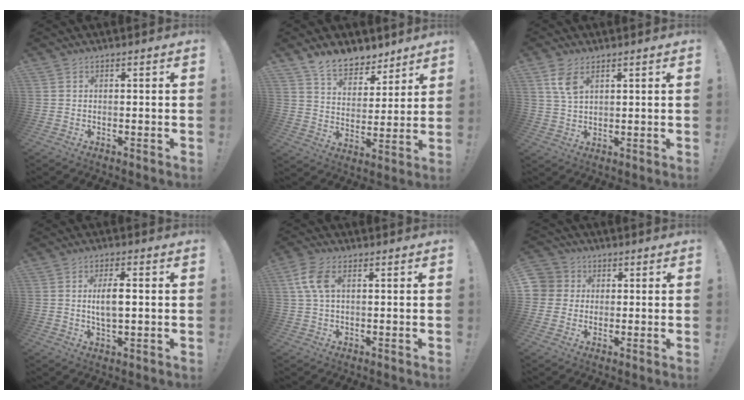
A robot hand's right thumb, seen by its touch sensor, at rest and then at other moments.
{"total": 10.9, "force": [8.9, 5.4, 3.1], "torque": [-0.057, -0.065, 0.172]}
{"total": 5.9, "force": [3.2, 2.7, 4.1], "torque": [-0.077, -0.010, 0.060]}
{"total": 6.0, "force": [0.7, 2.1, 5.6], "torque": [-0.089, -0.007, 0.007]}
{"total": 7.5, "force": [2.0, 4.1, 5.9], "torque": [-0.130, 0.004, 0.037]}
{"total": 5.7, "force": [0.8, 5.6, 1.1], "torque": [-0.030, 0.005, 0.017]}